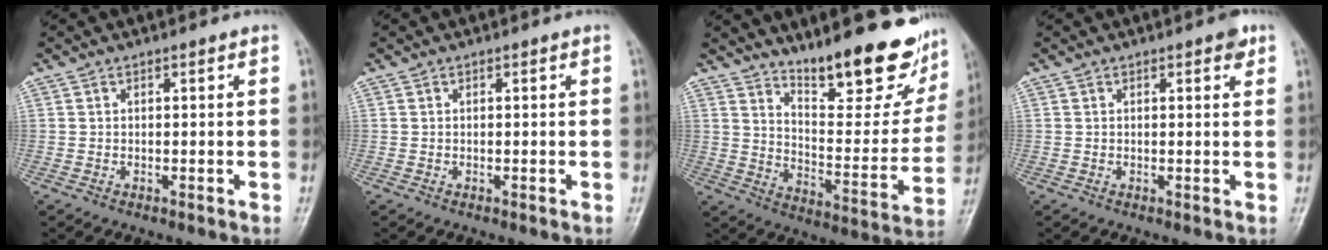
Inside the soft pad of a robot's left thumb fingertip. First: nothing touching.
{"total": 0.0}
{"total": 20.4, "force": [15.1, 5.8, 12.5], "torque": [-0.137, -0.106, 0.224]}
{"total": 2.0, "force": [1.1, 0.8, 1.4], "torque": [-0.013, -0.002, 0.011]}